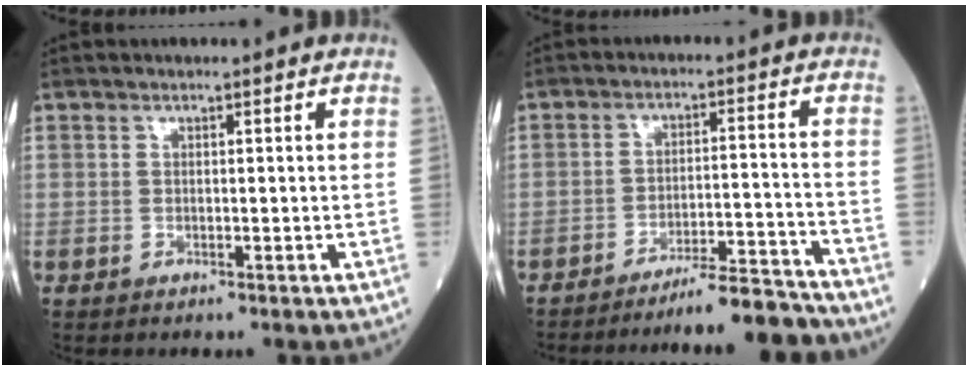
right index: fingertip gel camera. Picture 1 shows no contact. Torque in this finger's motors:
{"motor_torque": [-0.04, -0.41, 0.00, 0.02]}